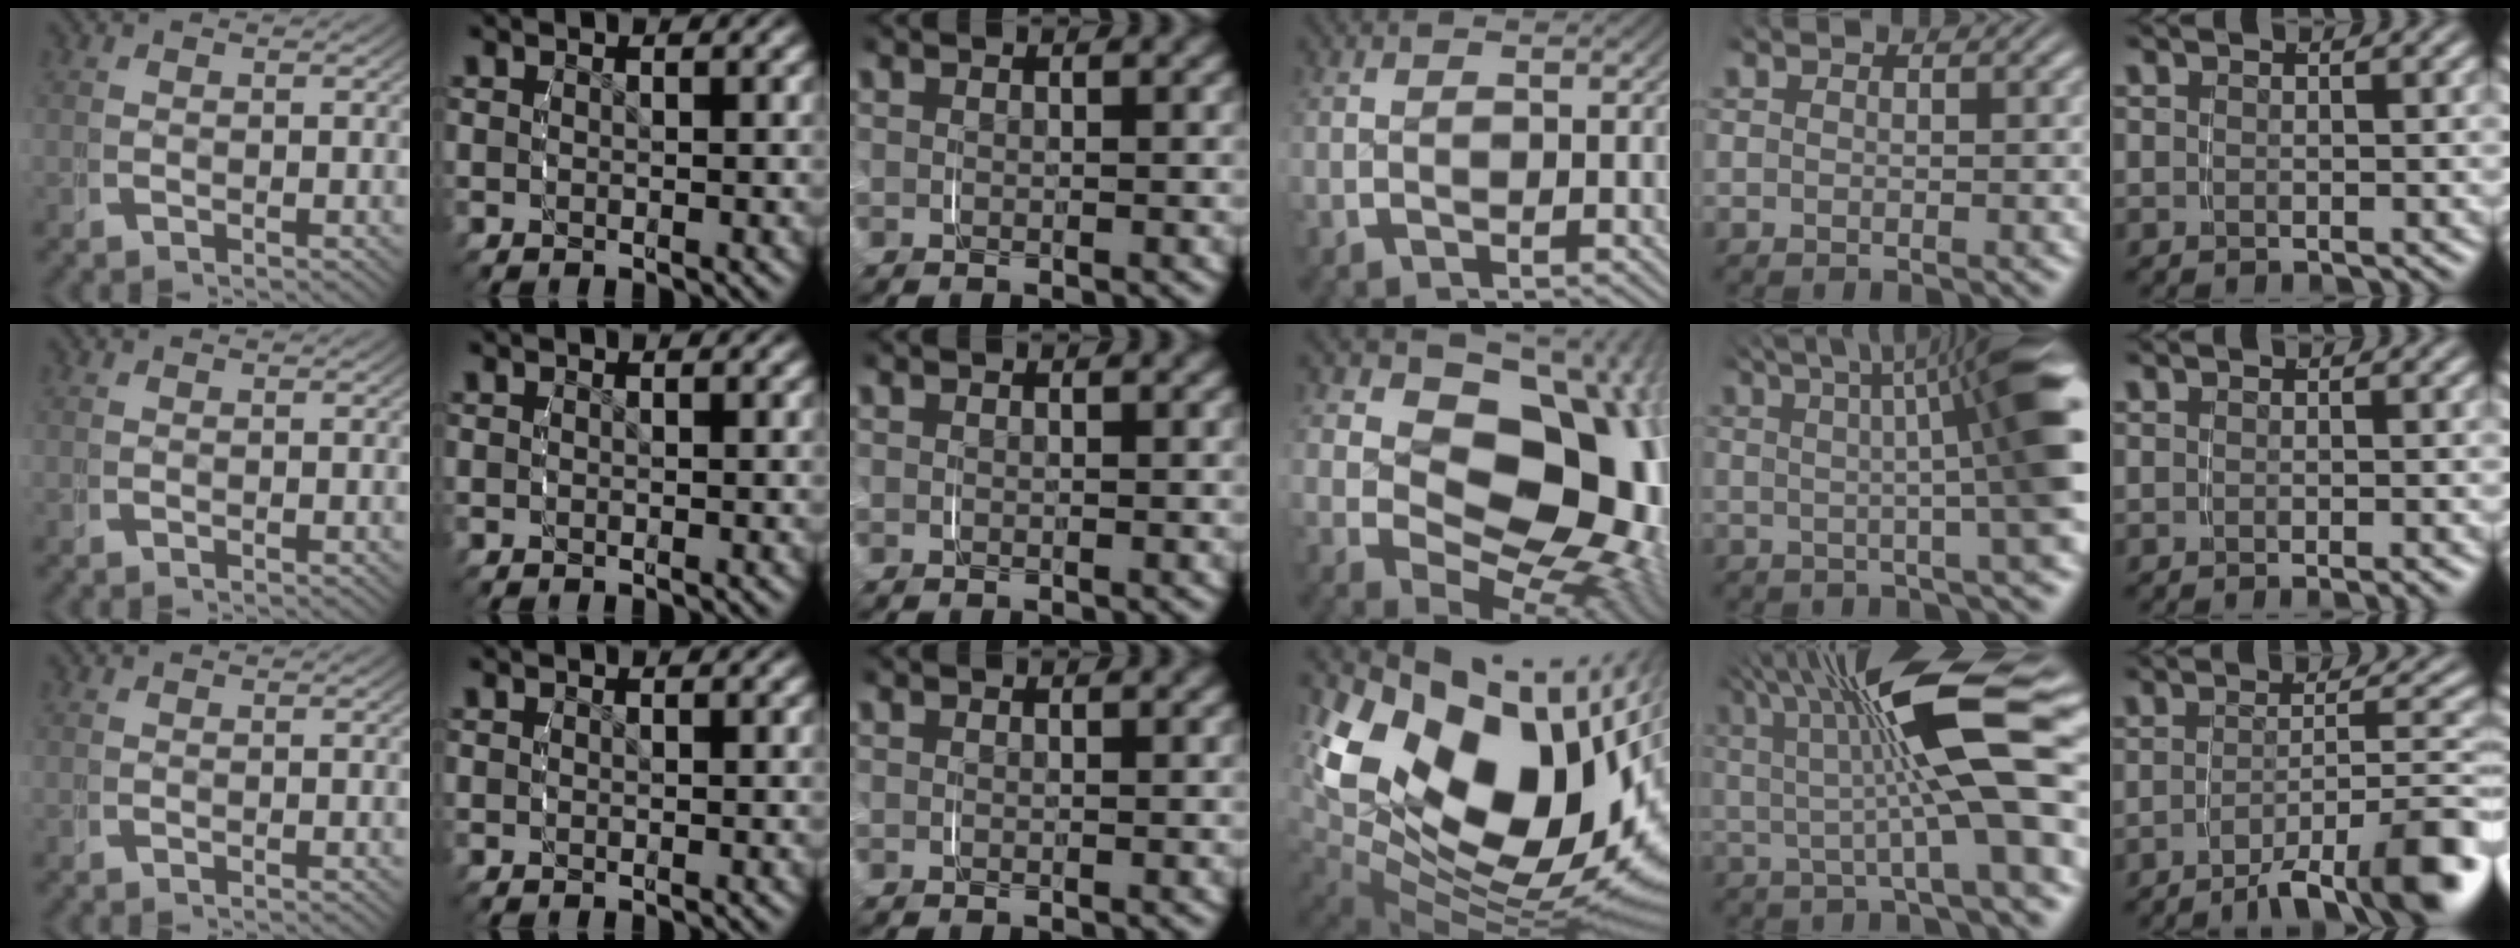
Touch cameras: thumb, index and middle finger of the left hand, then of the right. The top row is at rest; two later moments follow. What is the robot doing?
{"motion": "grasp_and_lifting", "object": "phone"}